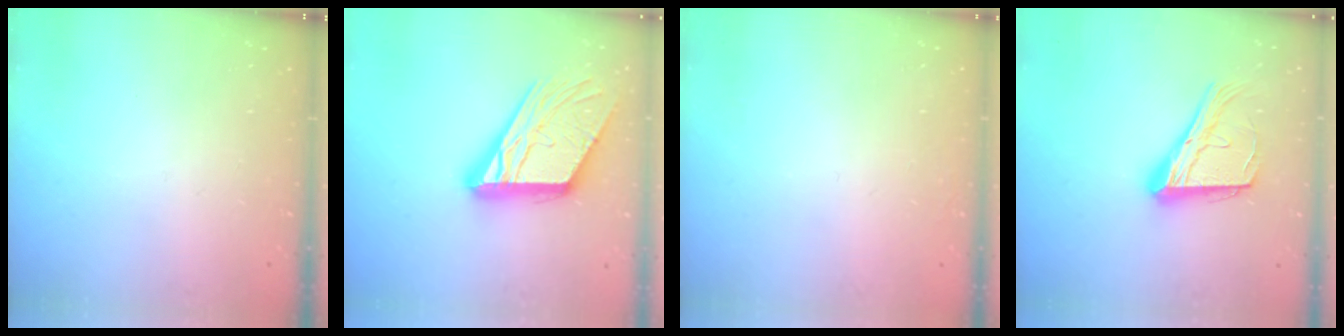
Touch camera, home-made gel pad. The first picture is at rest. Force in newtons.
{"total": 20.3, "press": 20.2, "slide": 2.2}
{"total": 1.5, "press": 1.5, "slide": 0.1}
{"total": 17.9, "press": 17.8, "slide": 1.9}